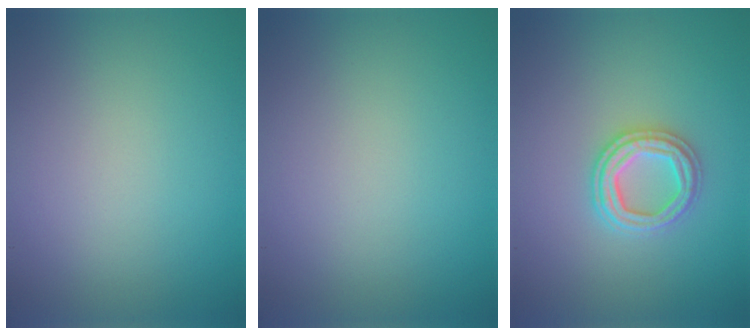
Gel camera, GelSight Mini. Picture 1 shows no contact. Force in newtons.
{"total": 0.0}
{"total": 2.9, "press": 2.9, "slide": 0.6}